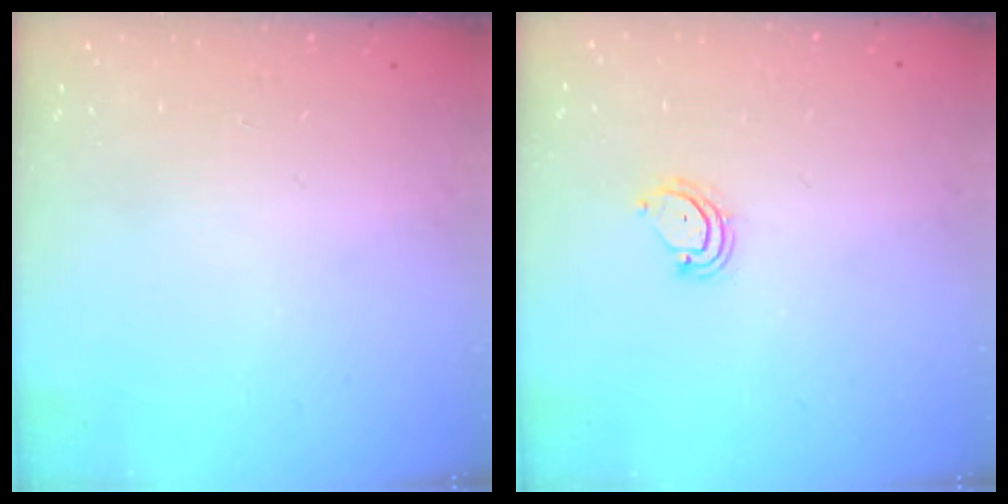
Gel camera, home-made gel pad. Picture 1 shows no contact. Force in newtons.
{"total": 4.2, "press": 4.1, "slide": 0.5}